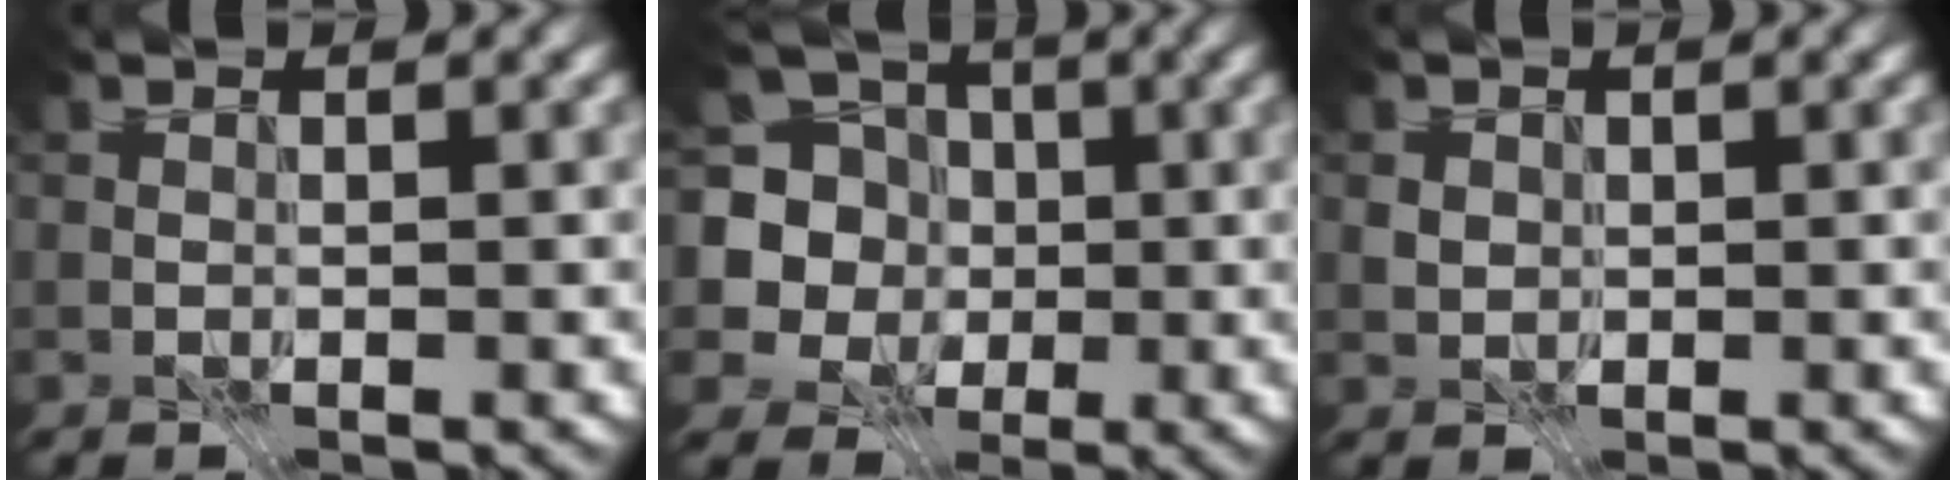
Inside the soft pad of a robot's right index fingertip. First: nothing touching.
{"total": 8.6, "force": [0.2, 8.1, 2.8], "torque": [-0.079, 0.031, -0.036]}
{"total": 1.1, "force": [0.2, 1.0, 0.3], "torque": [-0.008, -0.008, 0.011]}